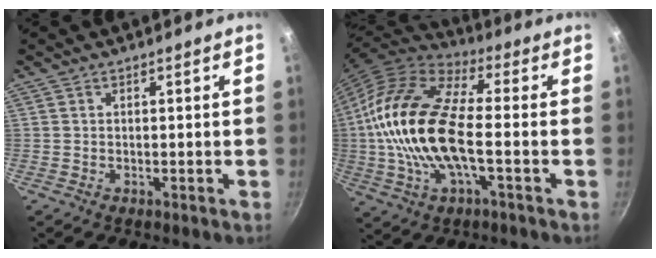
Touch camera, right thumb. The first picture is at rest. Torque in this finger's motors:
{"motor_torque": [-0.67, 1.74, 2.28, -0.50, 0.79]}